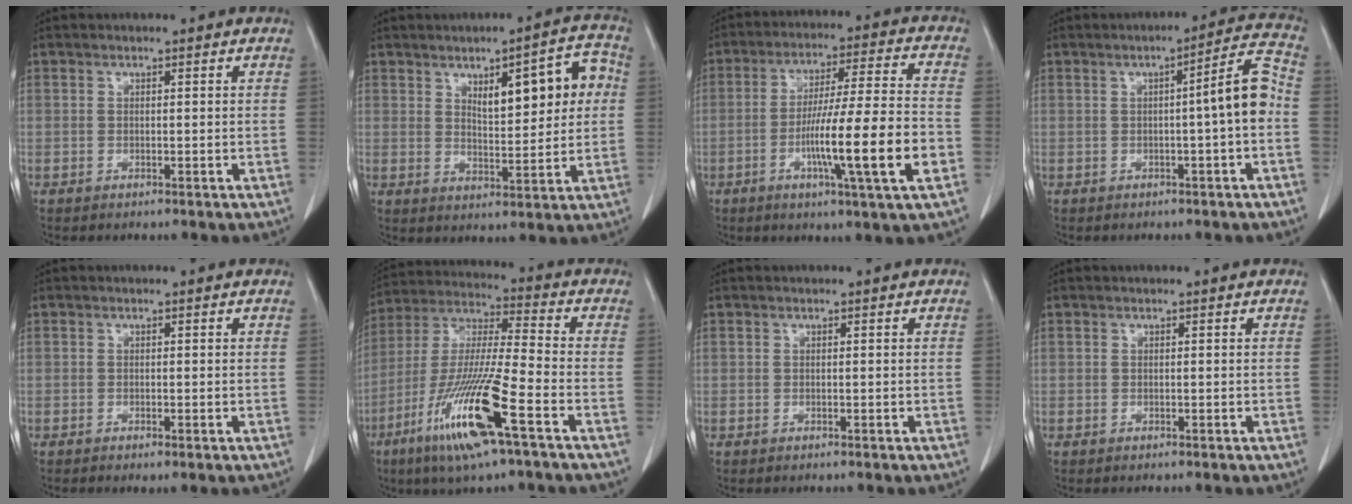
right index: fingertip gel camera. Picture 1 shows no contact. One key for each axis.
{"total": 10.2, "fx": 2.8, "fy": 3.0, "fz": 9.4, "tx": -0.126, "ty": 0.021, "tz": 0.045}
{"total": 15.7, "fx": -4.7, "fy": -0.2, "fz": 14.9, "tx": -0.257, "ty": -0.008, "tz": -0.079}
{"total": 6.7, "fx": -0.8, "fy": -0.2, "fz": 6.7, "tx": -0.090, "ty": 0.016, "tz": -0.013}
{"total": 0.8, "fx": -0.4, "fy": 0.1, "fz": 0.7, "tx": -0.012, "ty": -0.003, "tz": -0.005}
{"total": 16.9, "fx": -8.0, "fy": 0.6, "fz": 14.8, "tx": -0.313, "ty": -0.032, "tz": -0.154}
{"total": 0.0}
{"total": 0.0}